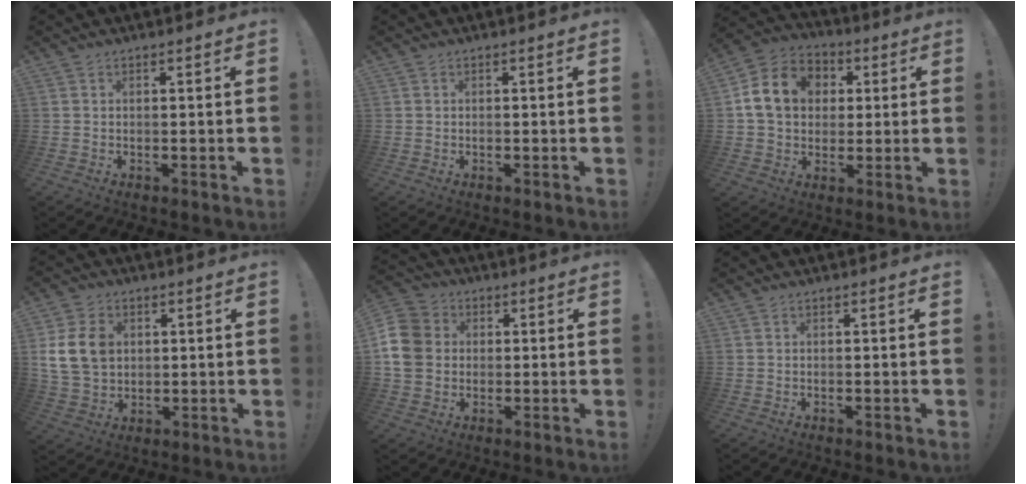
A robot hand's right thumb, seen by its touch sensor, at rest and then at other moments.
{"total": 1.3, "force": [0.3, 1.3, -0.1], "torque": [0.008, -0.005, 0.004]}
{"total": 14.9, "force": [3.2, 12.1, 8.0], "torque": [-0.122, 0.004, 0.068]}
{"total": 12.3, "force": [2.7, 9.7, 7.1], "torque": [-0.131, -0.001, 0.059]}
{"total": 11.6, "force": [0.6, 10.0, 5.8], "torque": [-0.116, 0.013, 0.016]}
{"total": 0.0}